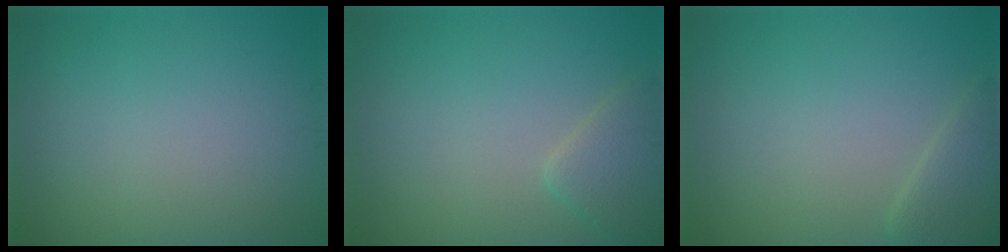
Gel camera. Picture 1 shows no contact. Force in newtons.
{"total": 2.4, "press": 2.4, "slide": 0.2}
{"total": 2.2, "press": 2.2, "slide": 0.2}